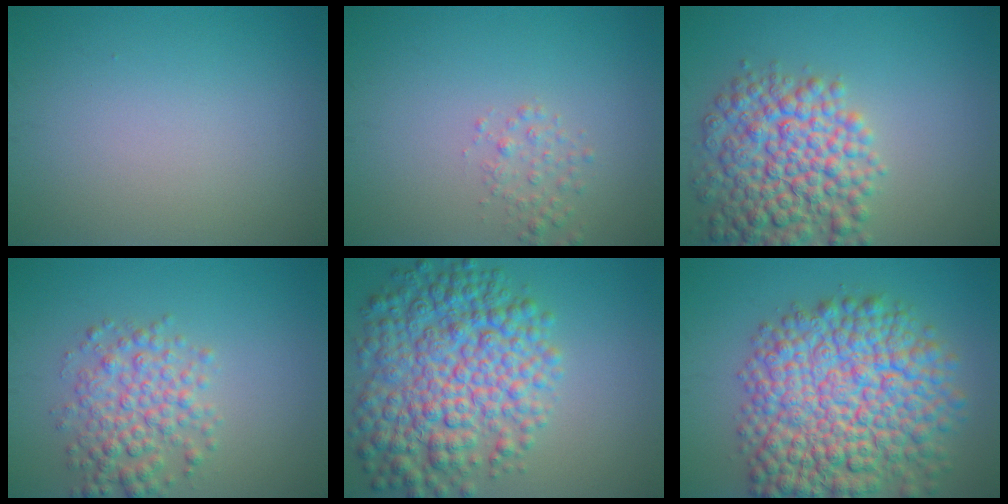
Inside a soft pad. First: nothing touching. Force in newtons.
{"total": 1.5, "press": 1.5, "slide": 0.1}
{"total": 8.4, "press": 8.4, "slide": 0.3}
{"total": 4.3, "press": 4.3, "slide": 0.1}
{"total": 9.7, "press": 9.7, "slide": 0.3}
{"total": 13.3, "press": 13.3, "slide": 0.5}